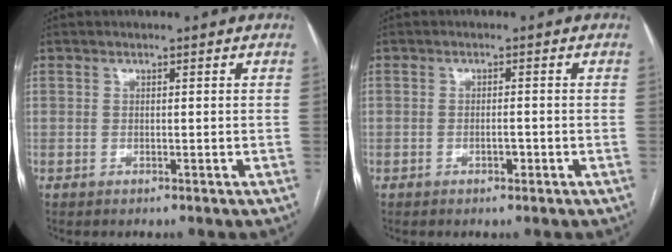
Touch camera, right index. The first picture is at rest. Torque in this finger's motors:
{"motor_torque": [-0.02, 0.00, -0.08, 0.00]}